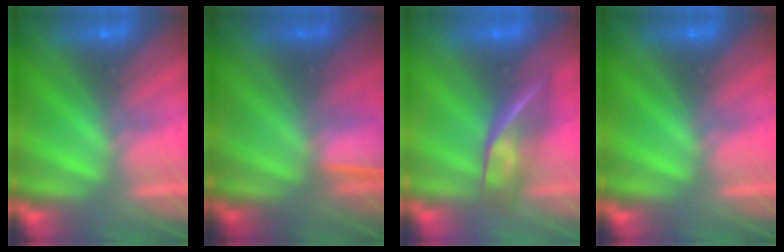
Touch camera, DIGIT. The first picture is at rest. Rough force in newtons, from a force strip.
{"total": 1.4}
{"total": 2.4}
{"total": 0.0}